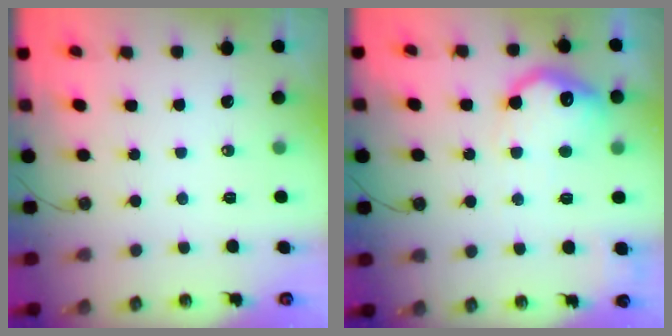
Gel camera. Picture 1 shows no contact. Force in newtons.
{"total": 16.1, "press": 16.0, "slide": 1.0}